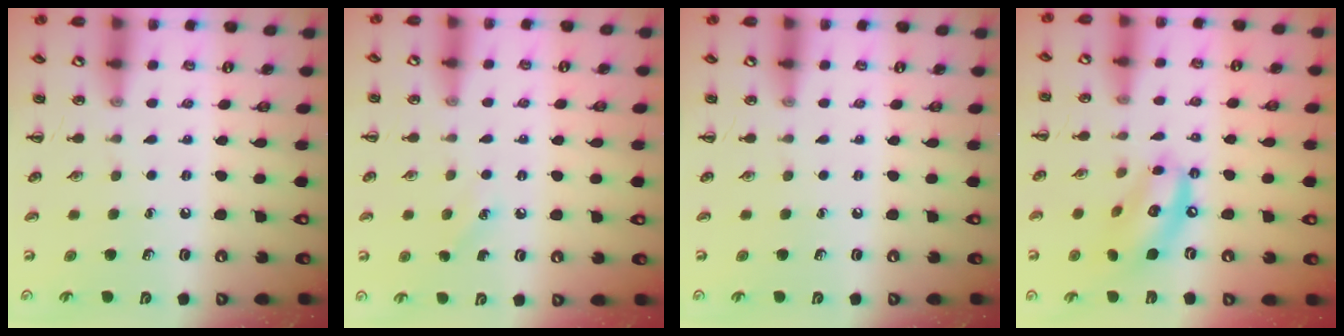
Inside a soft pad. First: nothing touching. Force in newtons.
{"total": 4.8, "press": 4.7, "slide": 1.2}
{"total": 0.0}
{"total": 12.5, "press": 12.2, "slide": 3.0}